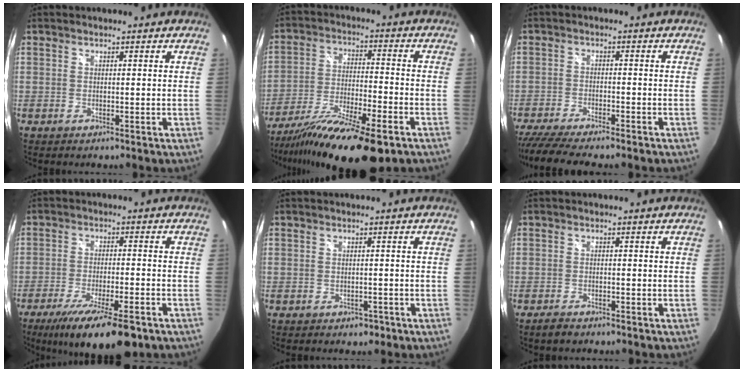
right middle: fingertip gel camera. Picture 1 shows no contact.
{"total": 19.1, "force": [-14.0, 3.0, 12.7], "torque": [-0.240, -0.050, -0.237]}
{"total": 10.5, "force": [-9.1, 0.8, 5.0], "torque": [-0.122, -0.034, -0.153]}
{"total": 15.3, "force": [-10.4, 3.9, 10.6], "torque": [-0.200, -0.045, -0.167]}
{"total": 2.4, "force": [-1.4, 1.7, 0.9], "torque": [-0.017, -0.007, -0.016]}
{"total": 2.5, "force": [-2.0, 0.9, 1.0], "torque": [-0.028, -0.007, -0.037]}